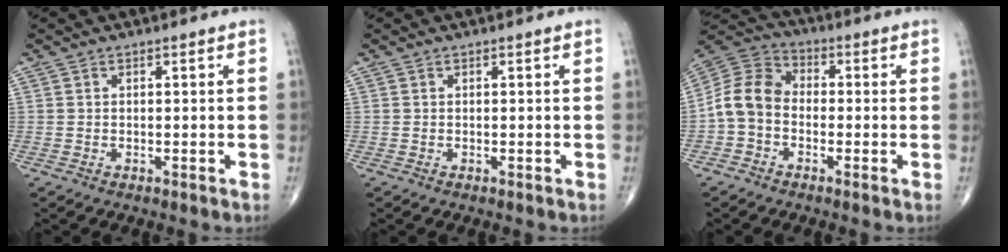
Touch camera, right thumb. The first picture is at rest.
{"total": 0.0}
{"total": 8.8, "force": [-1.8, 6.7, 5.4], "torque": [-0.093, 0.030, -0.053]}